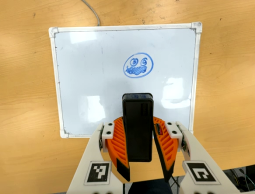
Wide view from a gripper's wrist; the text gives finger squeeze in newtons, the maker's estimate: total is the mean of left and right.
{"total": 9.7, "left": 7.8, "right": 11.5}